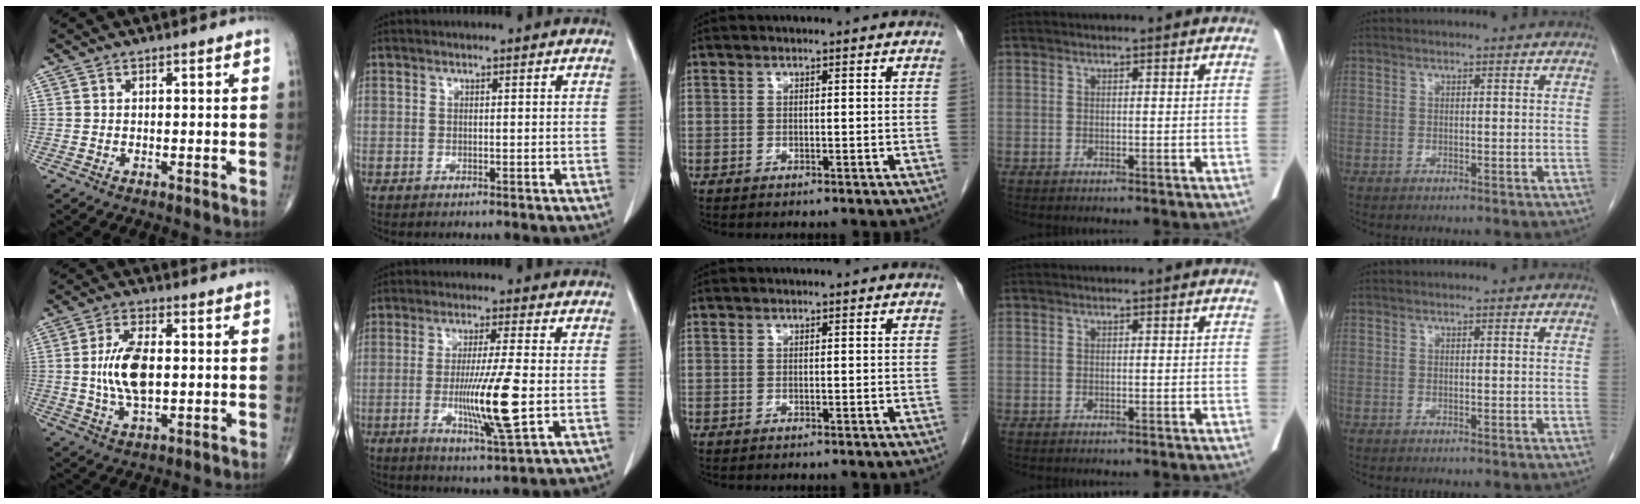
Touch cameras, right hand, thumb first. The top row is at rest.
{"thumb": {"total": 10.0, "force": [0.2, 4.8, 8.8], "torque": [-0.173, -0.001, 0.006]}, "index": {"total": 10.5, "force": [-1.8, -0.3, 10.3], "torque": [-0.186, -0.022, -0.034]}}